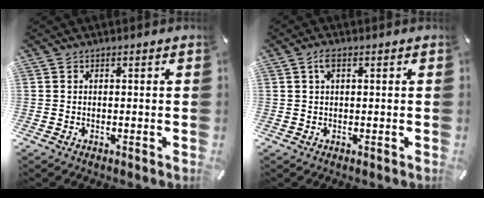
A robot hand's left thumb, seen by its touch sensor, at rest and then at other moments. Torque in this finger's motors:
{"motor_torque": [0.37, 0.78, 0.12, -0.21, 0.08]}